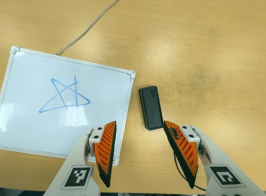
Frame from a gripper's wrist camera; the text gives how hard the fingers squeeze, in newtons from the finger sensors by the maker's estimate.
{"total": 0.0}